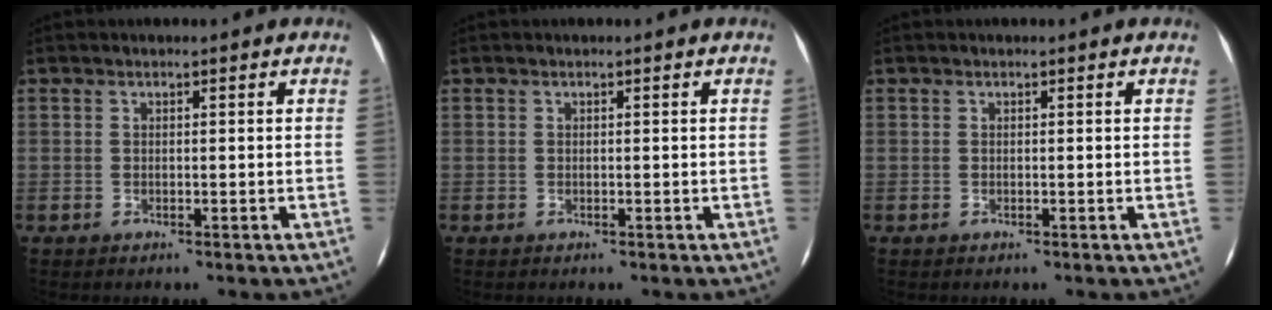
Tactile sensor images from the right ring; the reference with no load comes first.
{"total": 0.0}
{"total": 0.0}